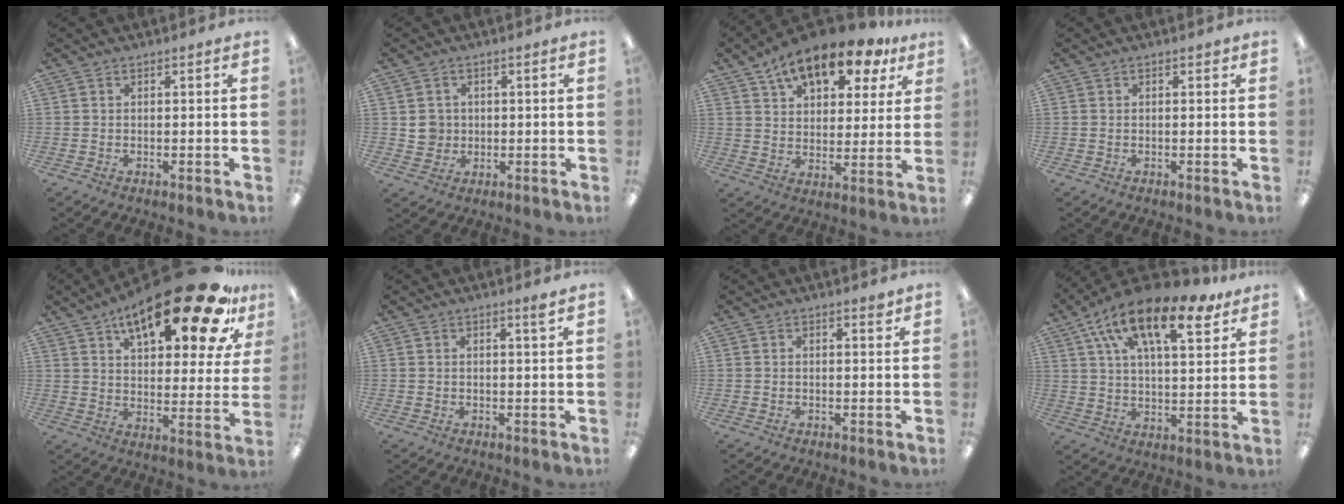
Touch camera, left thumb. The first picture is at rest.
{"total": 4.3, "force": [0.7, 4.2, 0.7], "torque": [0.000, 0.000, 0.009]}
{"total": 13.6, "force": [10.5, 5.7, 6.5], "torque": [-0.108, -0.059, 0.185]}
{"total": 0.9, "force": [0.4, 0.6, 0.5], "torque": [-0.002, 0.000, 0.004]}
{"total": 24.5, "force": [15.2, 8.1, 17.3], "torque": [-0.253, -0.092, 0.243]}
{"total": 1.7, "force": [1.3, 0.0, 1.2], "torque": [-0.019, -0.004, 0.020]}
{"total": 1.2, "force": [0.9, 0.4, 0.7], "torque": [0.002, -0.006, 0.013]}
{"total": 18.8, "force": [11.0, 7.6, 13.2], "torque": [-0.218, -0.048, 0.182]}